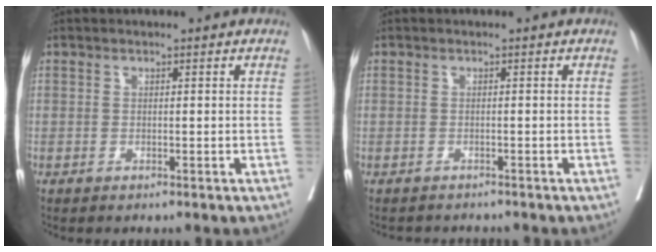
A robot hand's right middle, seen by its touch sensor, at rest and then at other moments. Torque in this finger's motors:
{"motor_torque": [-0.28, -0.11, -0.09, -0.12]}